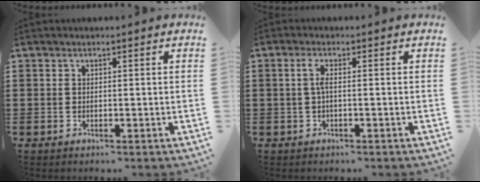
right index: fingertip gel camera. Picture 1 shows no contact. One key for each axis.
{"total": 2.3, "fx": -0.2, "fy": 0.4, "fz": 2.2, "tx": -0.051, "ty": -0.002, "tz": -0.007}